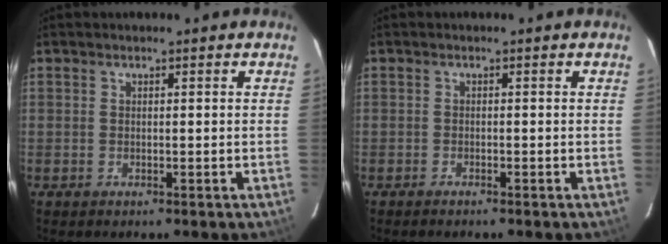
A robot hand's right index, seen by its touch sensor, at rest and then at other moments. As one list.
[{"total": 0.7, "force": [-0.6, 0.0, 0.2], "torque": [-0.005, -0.002, -0.012]}]